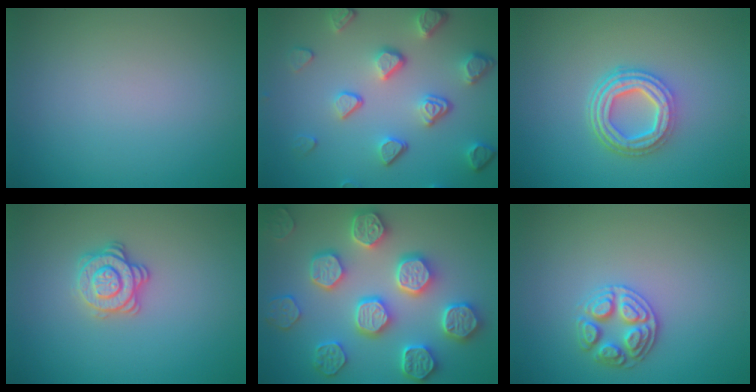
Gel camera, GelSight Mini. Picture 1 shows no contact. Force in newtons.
{"total": 5.3, "press": 4.1, "slide": 3.4}
{"total": 5.0, "press": 3.5, "slide": 3.5}
{"total": 2.8, "press": 2.6, "slide": 1.1}
{"total": 7.2, "press": 6.5, "slide": 3.1}
{"total": 2.8, "press": 2.7, "slide": 0.6}